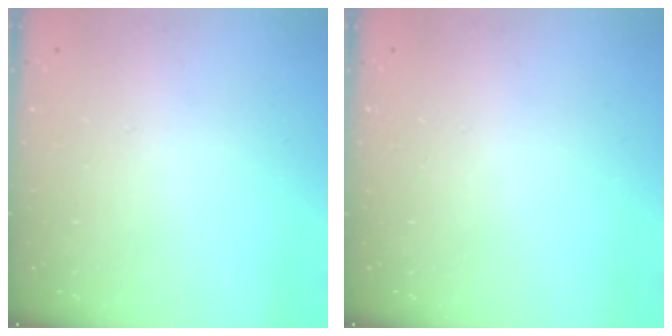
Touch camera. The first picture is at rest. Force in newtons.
{"total": 0.0}